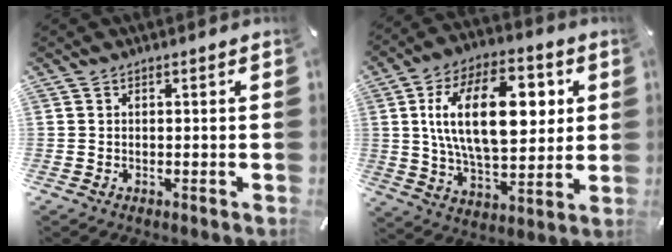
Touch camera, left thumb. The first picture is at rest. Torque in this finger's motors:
{"motor_torque": [2.60, 2.40, 2.44, -0.34, 0.38]}